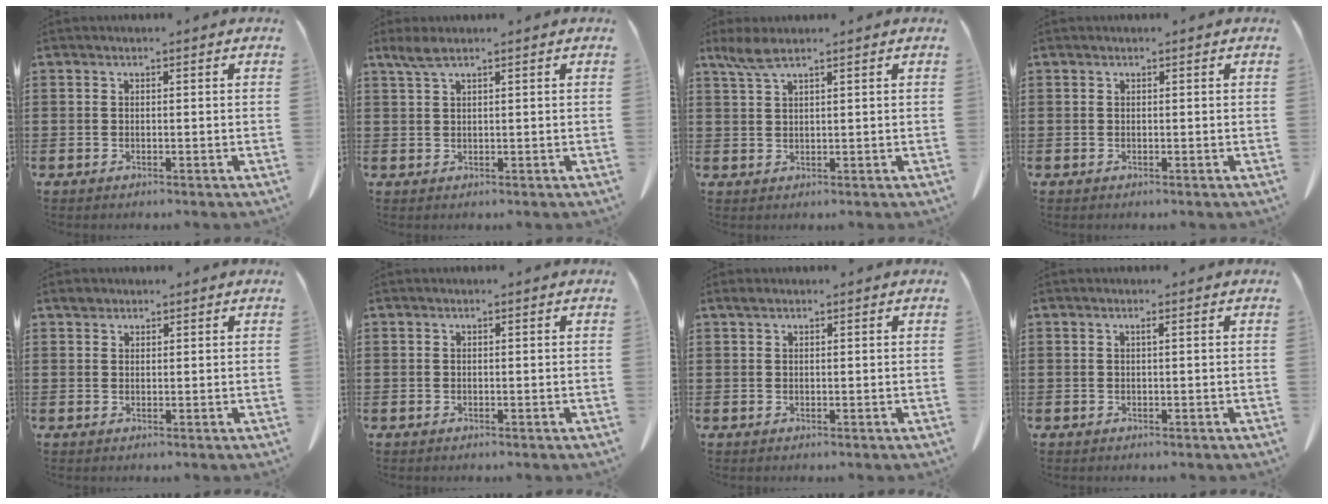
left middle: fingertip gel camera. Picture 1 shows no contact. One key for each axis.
{"total": 2.3, "fx": 1.5, "fy": 0.4, "fz": 1.7, "tx": -0.037, "ty": 0.001, "tz": 0.027}
{"total": 3.6, "fx": 2.4, "fy": 0.8, "fz": 2.6, "tx": -0.065, "ty": -0.002, "tz": 0.042}
{"total": 0.0}
{"total": 1.2, "fx": 1.0, "fy": 0.6, "fz": 0.1, "tx": -0.006, "ty": 0.003, "tz": 0.020}
{"total": 0.0}
{"total": 0.6, "fx": 0.4, "fy": 0.2, "fz": 0.4, "tx": -0.008, "ty": 0.003, "tz": 0.007}
{"total": 0.5, "fx": 0.1, "fy": 0.0, "fz": 0.5, "tx": -0.009, "ty": -0.002, "tz": 0.002}